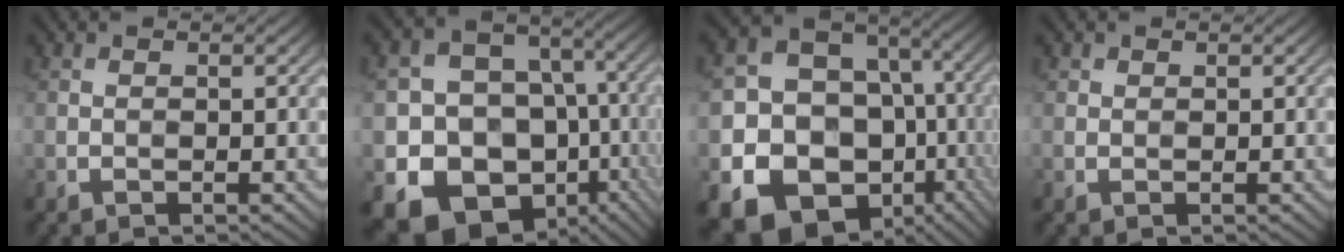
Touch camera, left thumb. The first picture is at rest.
{"total": 17.7, "force": [-6.8, 14.3, 8.0], "torque": [-0.166, -0.032, -0.110]}
{"total": 19.5, "force": [-6.6, 16.0, 9.0], "torque": [-0.205, -0.045, -0.100]}
{"total": 0.7, "force": [0.5, 0.5, 0.1], "torque": [0.001, -0.001, 0.008]}